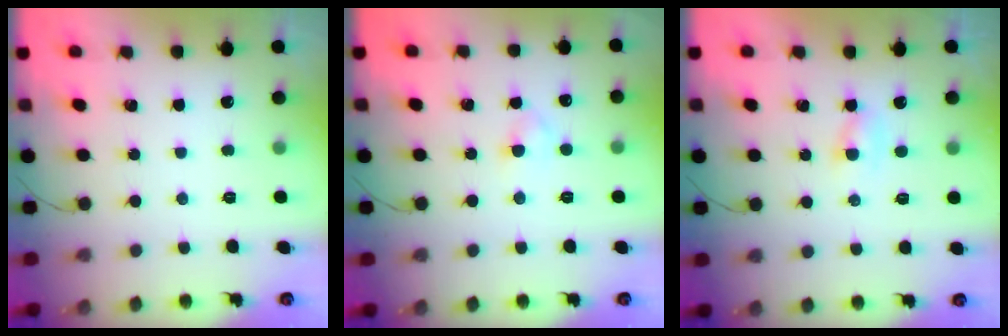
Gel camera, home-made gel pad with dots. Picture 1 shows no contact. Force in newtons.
{"total": 2.6, "press": 2.4, "slide": 1.1}
{"total": 1.6, "press": 1.4, "slide": 0.7}